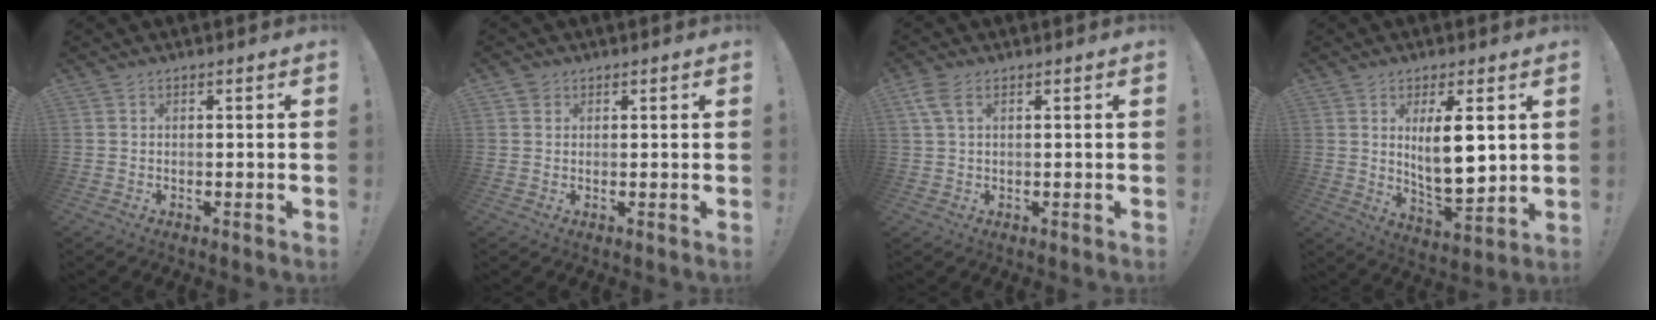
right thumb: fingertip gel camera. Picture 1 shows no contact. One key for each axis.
{"total": 2.0, "fx": 1.2, "fy": 1.5, "fz": 0.1, "tx": 0.002, "ty": -0.003, "tz": 0.022}
{"total": 4.6, "fx": 2.1, "fy": 2.6, "fz": 3.2, "tx": -0.072, "ty": 0.000, "tz": 0.040}
{"total": 12.3, "fx": 3.6, "fy": 4.1, "fz": 11.0, "tx": -0.180, "ty": -0.025, "tz": 0.054}